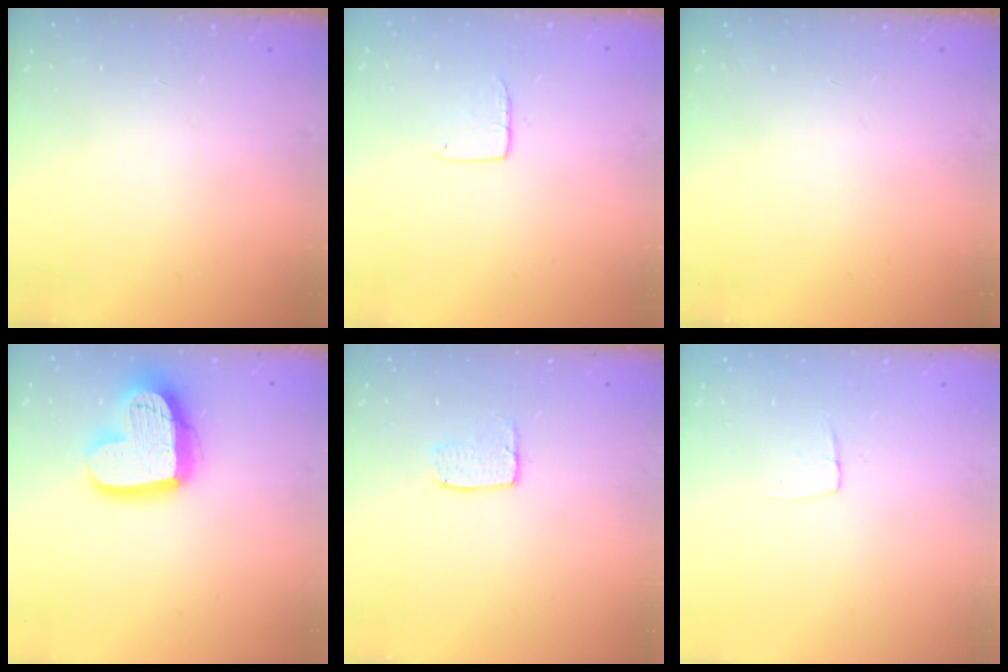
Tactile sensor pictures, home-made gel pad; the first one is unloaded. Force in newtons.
{"total": 5.9, "press": 5.9, "slide": 0.5}
{"total": 0.0}
{"total": 18.4, "press": 18.3, "slide": 1.6}
{"total": 5.2, "press": 5.2, "slide": 0.3}
{"total": 3.4, "press": 3.4, "slide": 0.2}